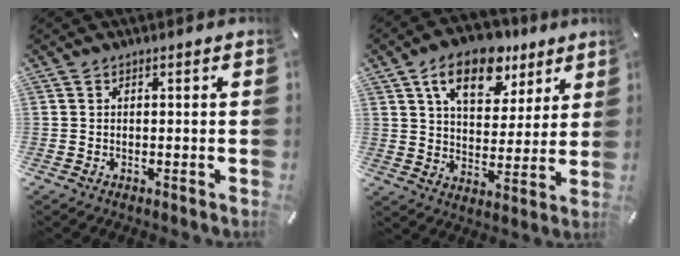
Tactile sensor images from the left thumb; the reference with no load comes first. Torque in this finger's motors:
{"motor_torque": [0.44, 0.54, 1.39, -1.38, 0.37]}